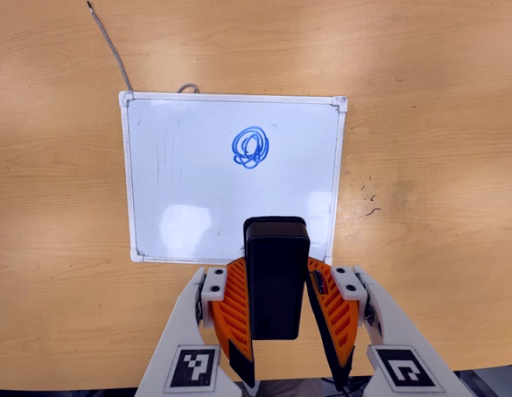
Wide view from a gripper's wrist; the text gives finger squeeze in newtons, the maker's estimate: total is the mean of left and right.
{"total": 4.4, "left": 3.6, "right": 5.1}